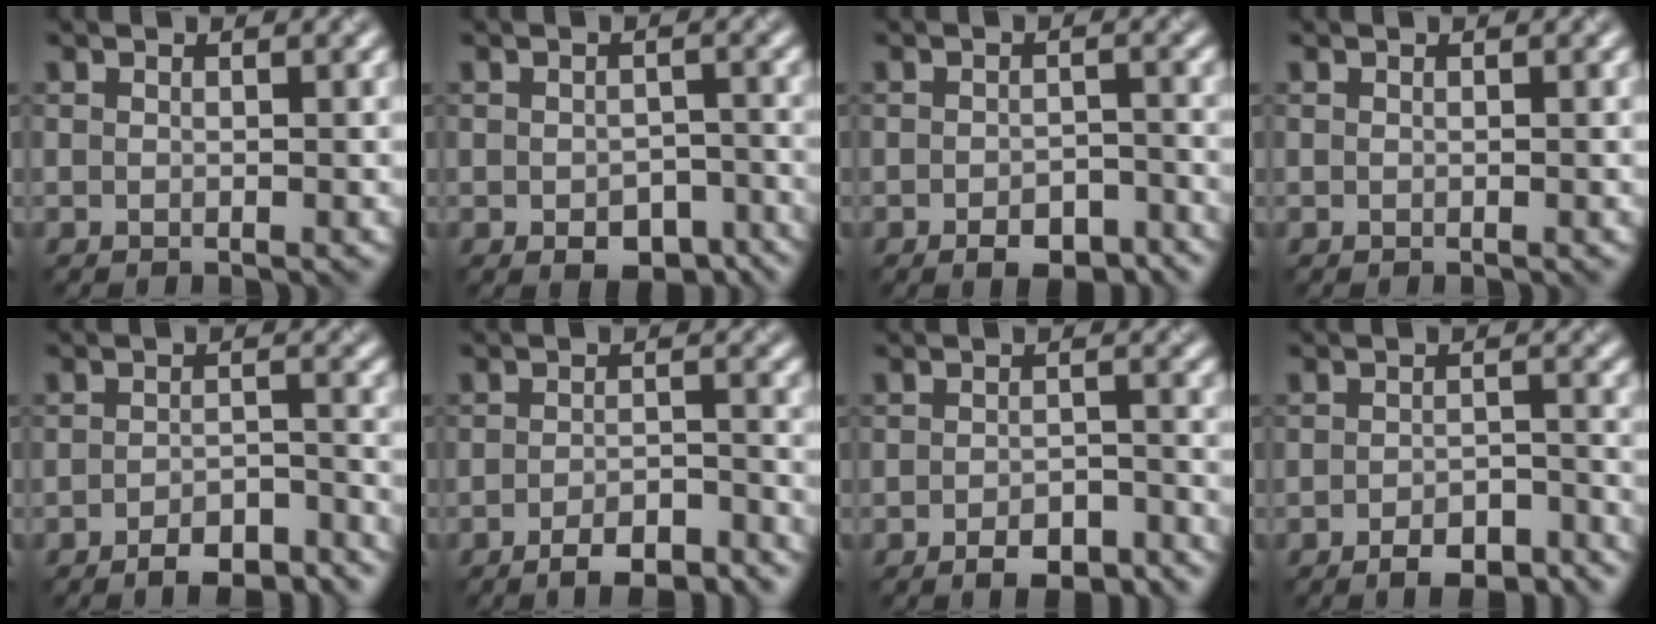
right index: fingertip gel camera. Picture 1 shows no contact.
{"total": 3.9, "force": [-1.9, 2.3, 2.5], "torque": [-0.032, -0.009, -0.023]}
{"total": 3.9, "force": [-2.6, 1.8, 2.3], "torque": [-0.030, -0.003, -0.036]}
{"total": 0.0}
{"total": 5.0, "force": [-4.0, 1.6, 2.6], "torque": [-0.036, -0.001, -0.058]}
{"total": 4.6, "force": [-3.4, 1.3, 2.7], "torque": [-0.041, -0.001, -0.052]}
{"total": 4.3, "force": [-3.1, 1.6, 2.5], "torque": [-0.032, -0.001, -0.045]}
{"total": 4.7, "force": [-3.6, 1.7, 2.6], "torque": [-0.034, -0.001, -0.052]}